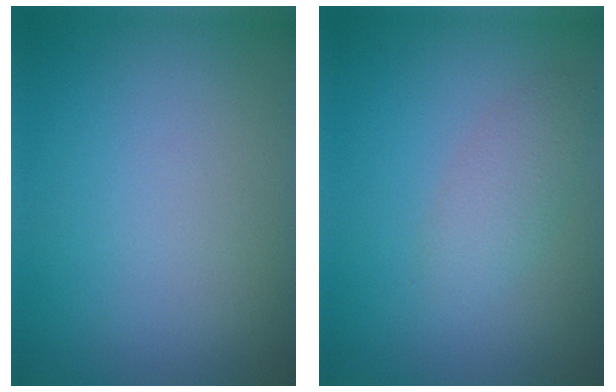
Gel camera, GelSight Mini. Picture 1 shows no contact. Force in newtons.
{"total": 2.1, "press": 2.1, "slide": 0.1}